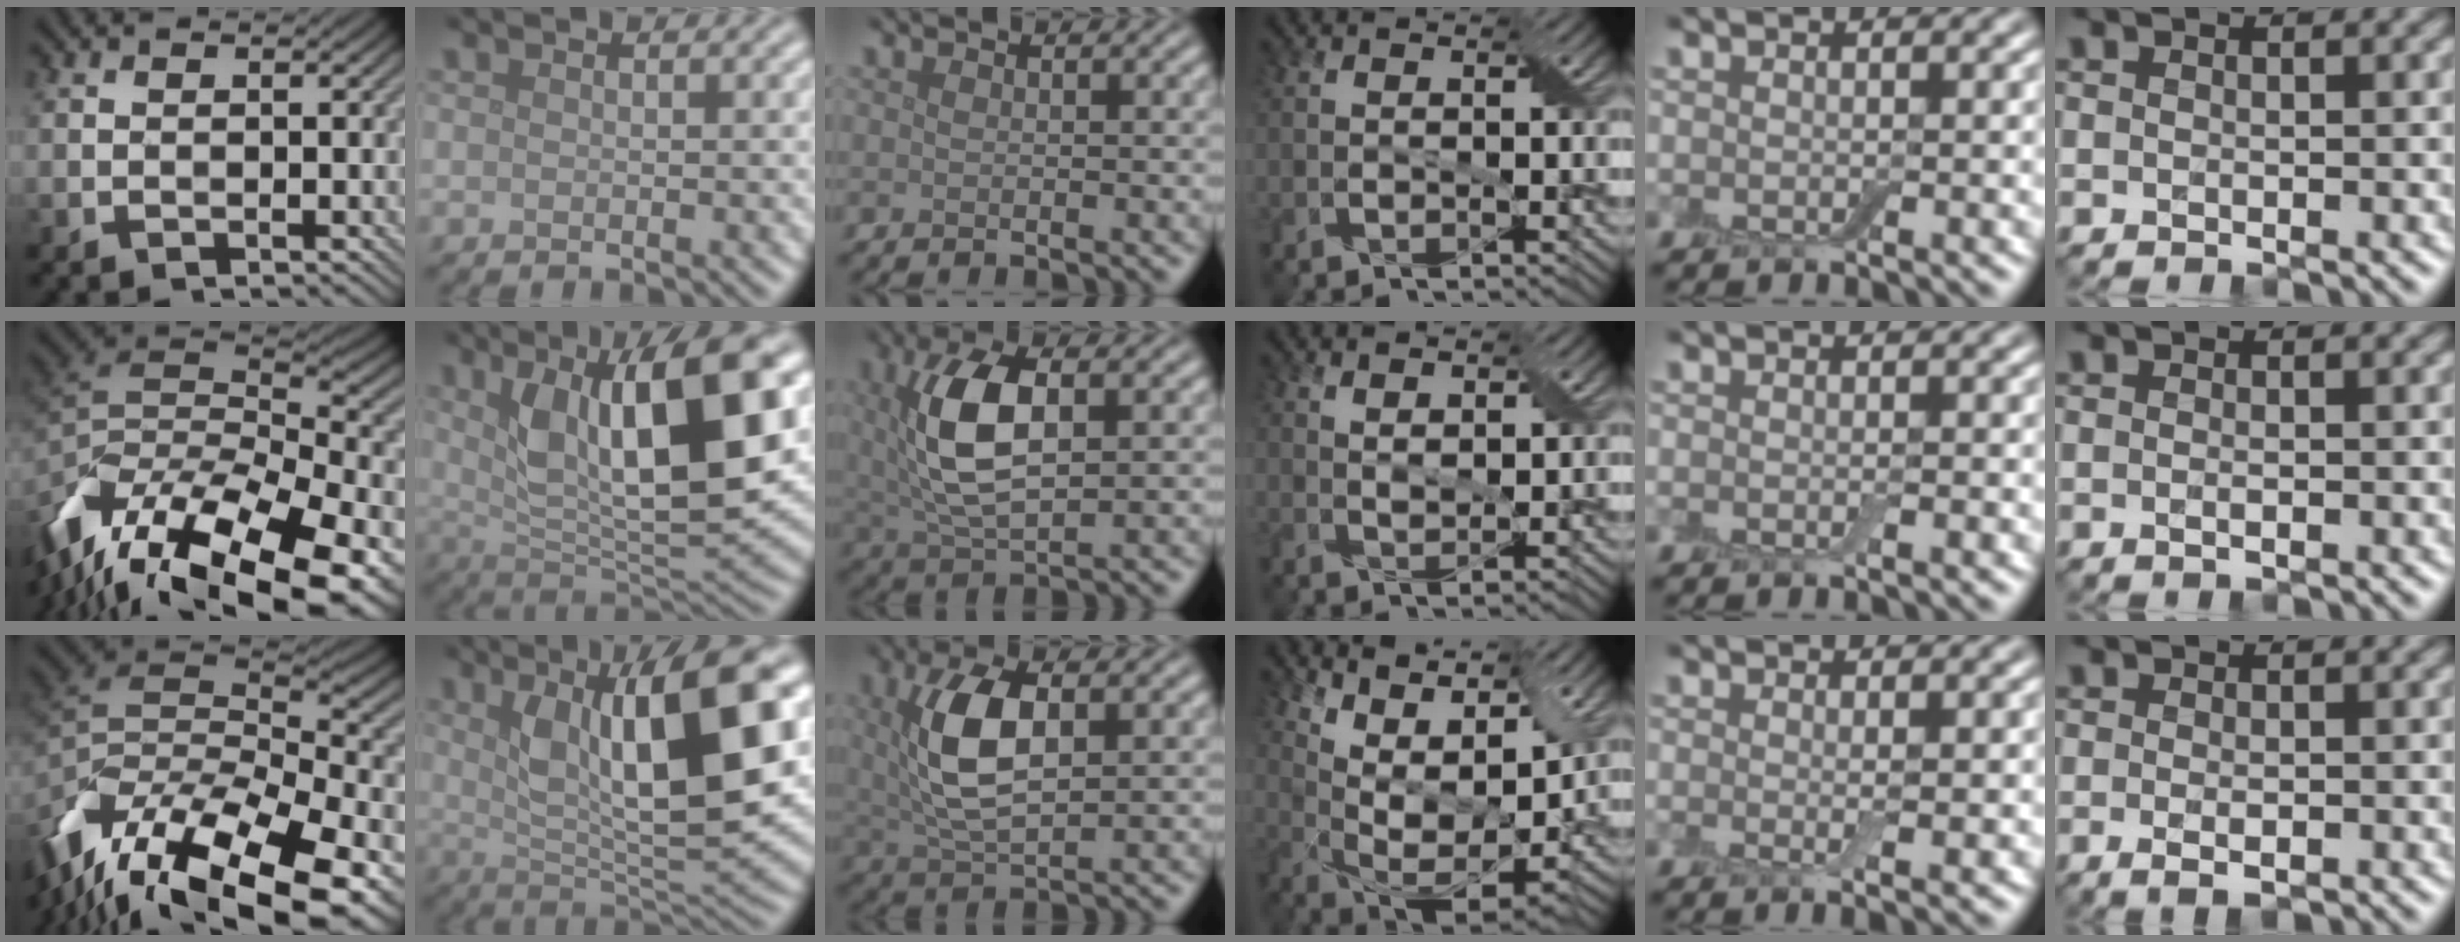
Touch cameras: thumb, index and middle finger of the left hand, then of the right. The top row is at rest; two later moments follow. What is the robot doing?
{"motion": "wrap", "object": "bandage"}